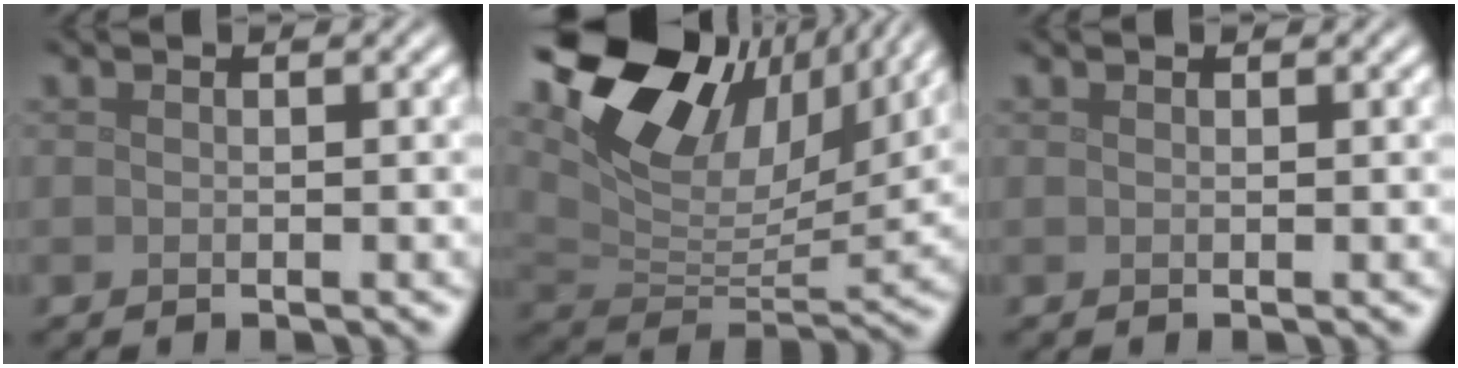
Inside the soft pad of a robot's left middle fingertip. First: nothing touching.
{"total": 14.2, "force": [9.0, 7.1, 8.3], "torque": [-0.175, 0.028, 0.165]}
{"total": 0.0}